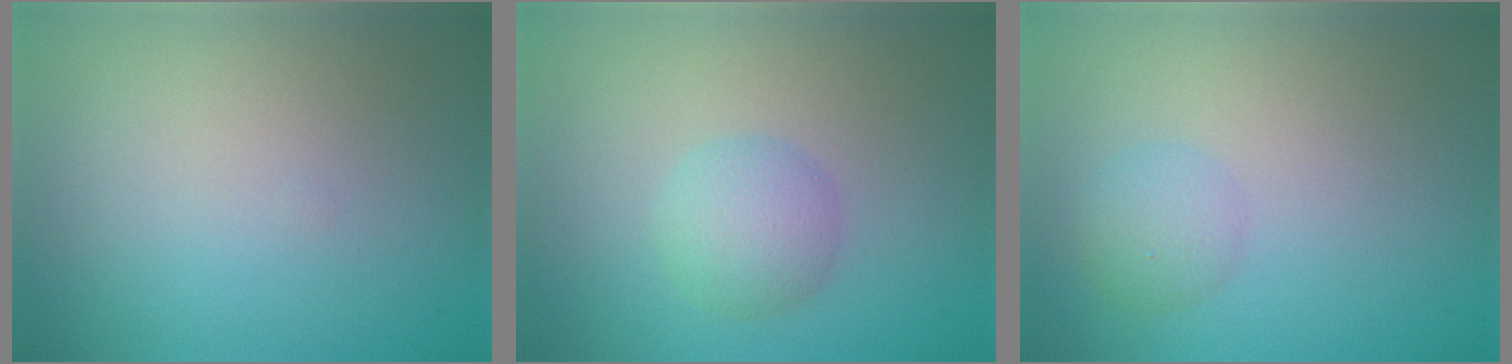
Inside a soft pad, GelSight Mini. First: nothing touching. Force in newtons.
{"total": 2.9, "press": 2.9, "slide": 0.0}
{"total": 2.1, "press": 2.1, "slide": 0.1}